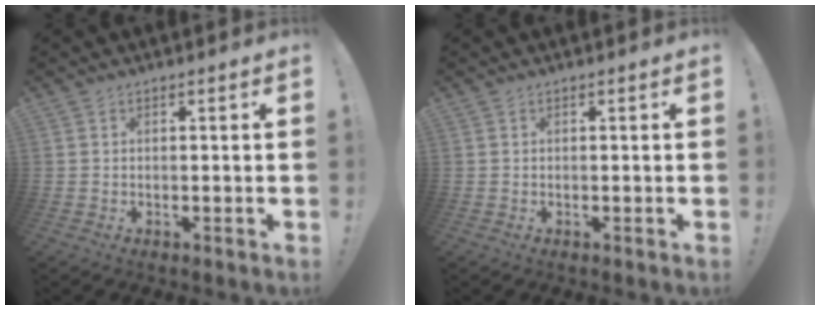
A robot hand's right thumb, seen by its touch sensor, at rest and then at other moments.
{"total": 0.0}